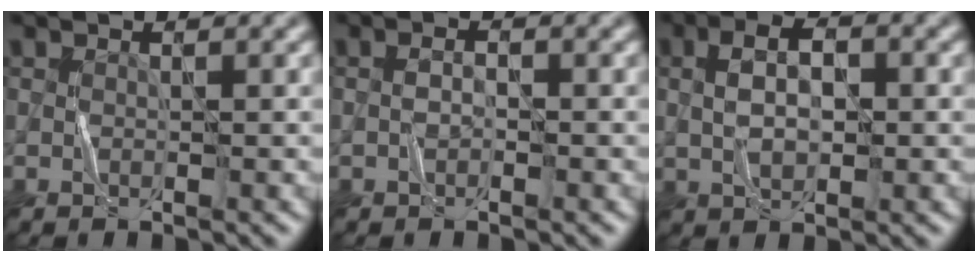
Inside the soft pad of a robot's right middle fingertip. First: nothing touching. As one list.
[{"total": 1.1, "force": [-0.5, 0.6, 0.8], "torque": [-0.017, 0.004, -0.013]}, {"total": 4.0, "force": [0.4, 2.1, 3.4], "torque": [-0.068, 0.006, 0.004]}]